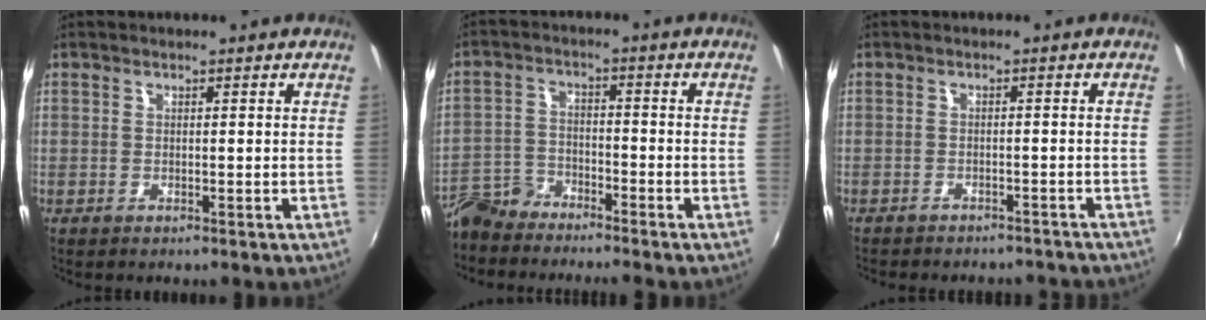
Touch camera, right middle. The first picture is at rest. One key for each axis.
{"total": 7.4, "fx": -6.8, "fy": 2.3, "fz": 1.5, "tx": -0.044, "ty": 0.009, "tz": -0.139}
{"total": 10.0, "fx": -9.0, "fy": 3.0, "fz": 3.1, "tx": -0.074, "ty": -0.003, "tz": -0.108}